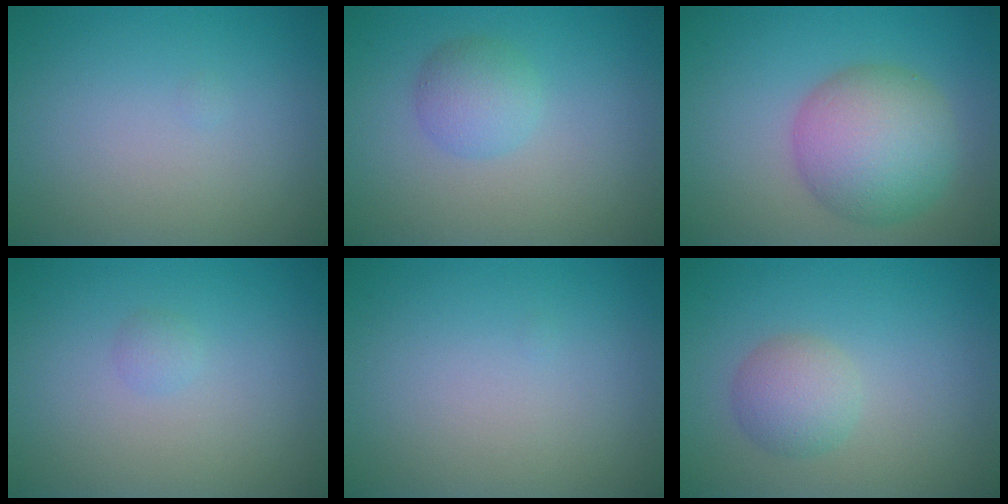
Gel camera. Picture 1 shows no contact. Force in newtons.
{"total": 2.5, "press": 2.5, "slide": 0.1}
{"total": 7.1, "press": 7.1, "slide": 0.3}
{"total": 0.7, "press": 0.7, "slide": 0.0}
{"total": 0.0}
{"total": 2.7, "press": 2.7, "slide": 0.1}